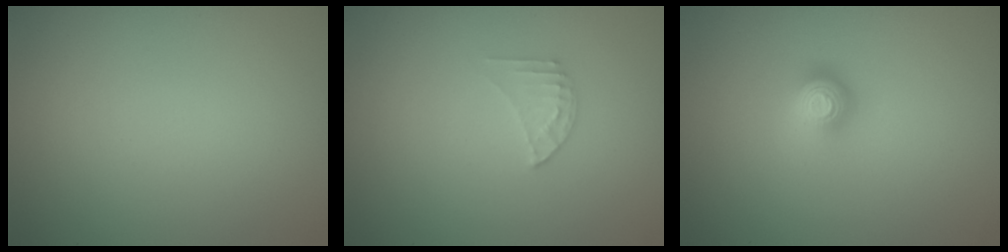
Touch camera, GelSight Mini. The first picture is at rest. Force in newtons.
{"total": 1.5, "press": 1.5, "slide": 0.2}
{"total": 2.2, "press": 1.5, "slide": 1.6}